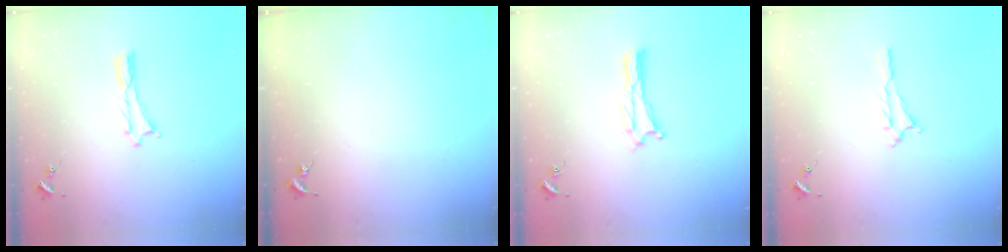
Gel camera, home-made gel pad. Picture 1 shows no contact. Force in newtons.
{"total": 0.0}
{"total": 0.0}
{"total": 1.4, "press": 1.4, "slide": 0.2}